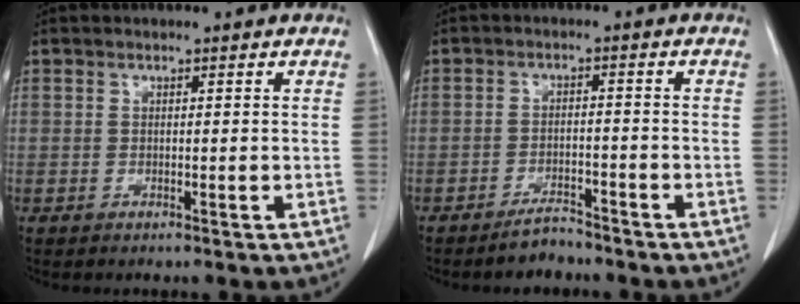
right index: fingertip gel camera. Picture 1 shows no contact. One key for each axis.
{"total": 3.3, "fx": -3.1, "fy": 0.9, "fz": 0.8, "tx": -0.013, "ty": -0.001, "tz": -0.051}